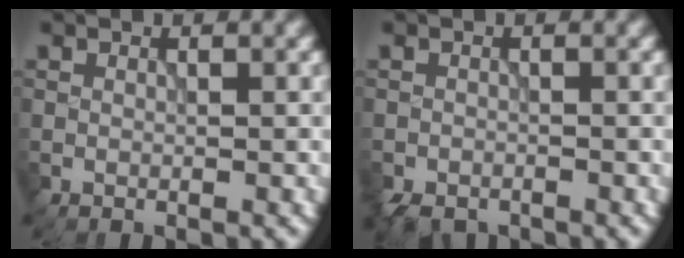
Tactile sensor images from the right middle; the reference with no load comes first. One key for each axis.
{"total": 2.0, "fx": -1.7, "fy": 0.9, "fz": 0.6, "tx": -0.011, "ty": -0.006, "tz": -0.032}